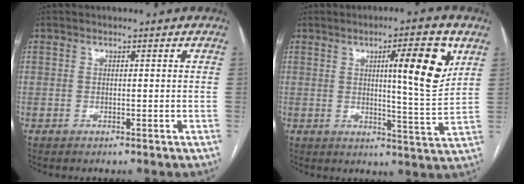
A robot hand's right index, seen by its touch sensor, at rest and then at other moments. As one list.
[{"total": 11.1, "force": [4.3, 0.8, 10.2], "torque": [-0.141, -0.005, 0.056]}]